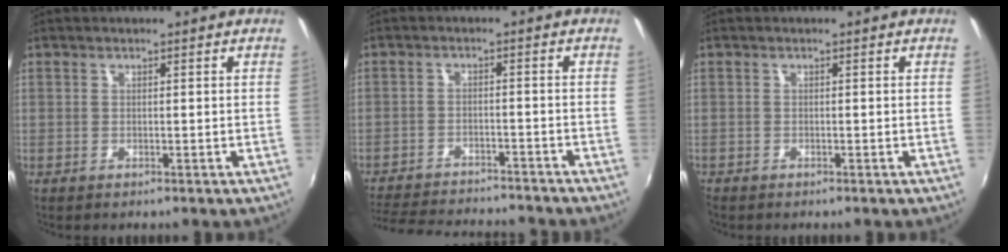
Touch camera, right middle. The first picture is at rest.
{"total": 17.0, "force": [-15.1, 3.8, 6.8], "torque": [-0.146, -0.015, -0.218]}
{"total": 0.6, "force": [-0.6, 0.3, 0.0], "torque": [-0.003, -0.002, -0.013]}